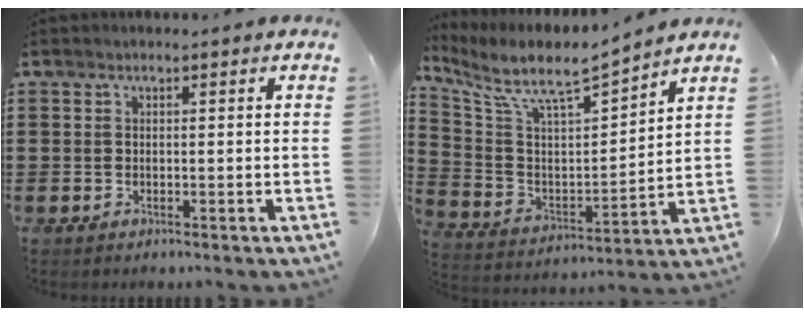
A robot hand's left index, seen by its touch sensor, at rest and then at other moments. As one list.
[{"total": 7.0, "force": [5.9, 1.5, 3.4], "torque": [-0.096, -0.044, 0.095]}]